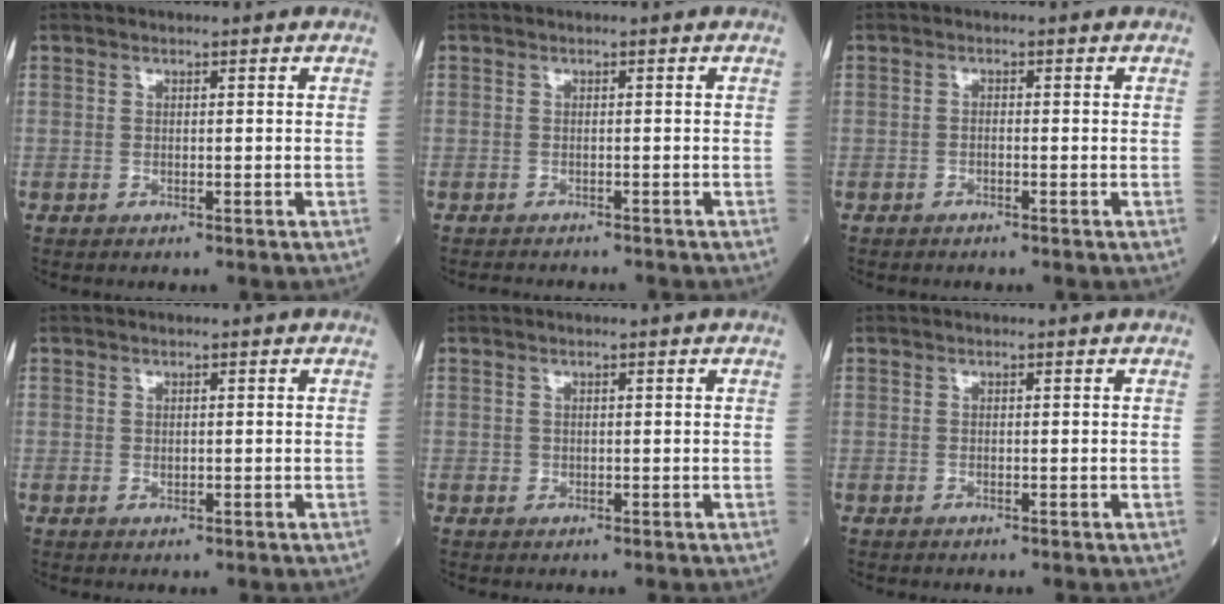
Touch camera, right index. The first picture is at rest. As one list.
[{"total": 3.3, "force": [-3.1, 1.1, 0.5], "torque": [-0.007, -0.006, -0.044]}, {"total": 0.7, "force": [-0.6, 0.0, 0.3], "torque": [-0.008, -0.001, -0.012]}, {"total": 0.5, "force": [0.0, 0.4, 0.4], "torque": [-0.004, 0.000, 0.002]}, {"total": 0.5, "force": [0.0, 0.5, 0.1], "torque": [0.004, 0.004, -0.002]}, {"total": 0.0}]